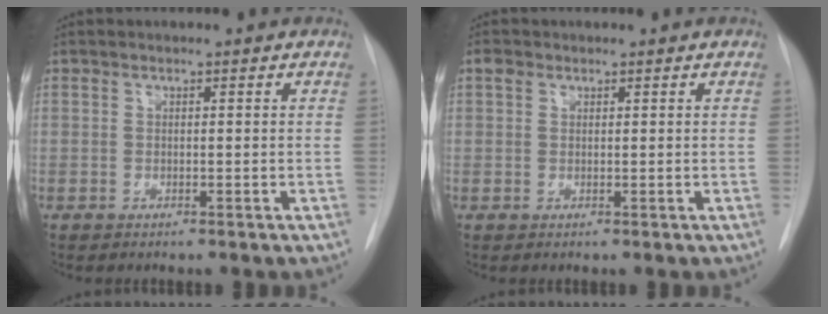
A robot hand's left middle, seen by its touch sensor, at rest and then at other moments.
{"total": 1.3, "force": [0.8, 1.0, 0.4], "torque": [-0.008, 0.010, 0.012]}